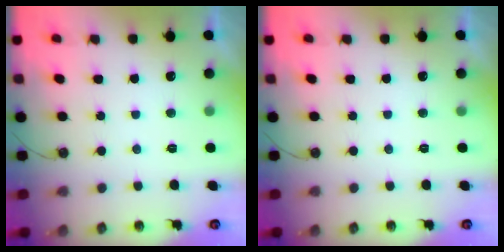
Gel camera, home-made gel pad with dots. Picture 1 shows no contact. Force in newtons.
{"total": 0.0}